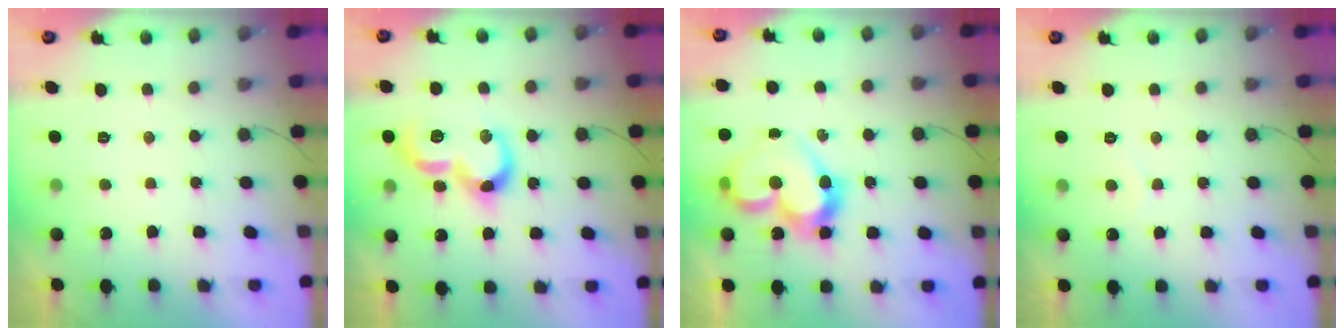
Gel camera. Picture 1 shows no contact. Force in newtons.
{"total": 15.6, "press": 15.6, "slide": 1.0}
{"total": 16.1, "press": 15.9, "slide": 2.4}
{"total": 3.4, "press": 3.4, "slide": 0.2}